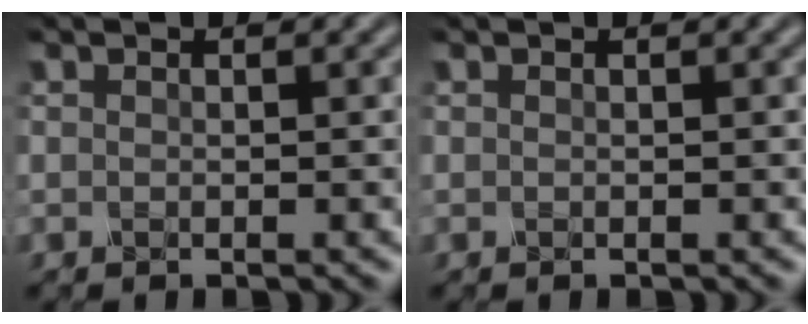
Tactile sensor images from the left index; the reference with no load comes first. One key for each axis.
{"total": 0.0}